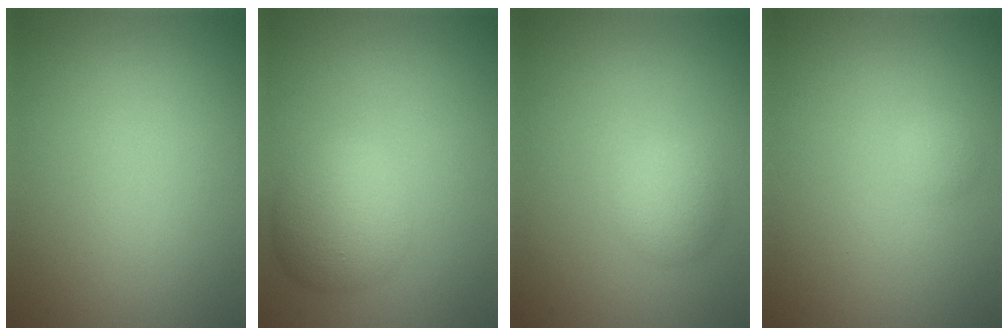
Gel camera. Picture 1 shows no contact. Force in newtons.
{"total": 4.6, "press": 4.6, "slide": 0.1}
{"total": 2.3, "press": 2.3, "slide": 0.1}
{"total": 0.8, "press": 0.8, "slide": 0.0}